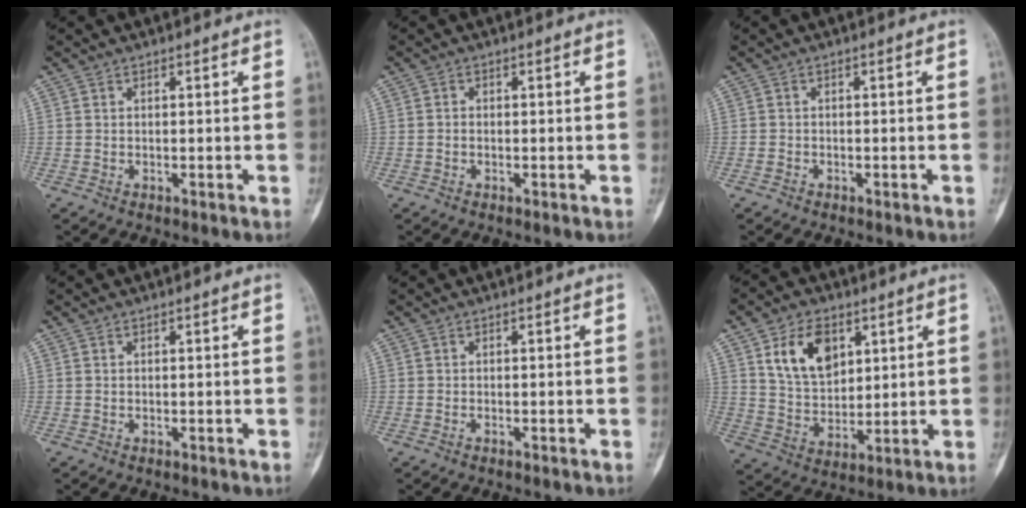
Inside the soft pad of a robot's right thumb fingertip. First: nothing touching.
{"total": 0.8, "force": [-0.1, 0.6, 0.5], "torque": [-0.008, 0.002, -0.004]}
{"total": 0.8, "force": [-0.6, 0.5, 0.0], "torque": [0.000, 0.003, -0.015]}
{"total": 0.0}
{"total": 0.0}
{"total": 11.6, "force": [4.9, 7.6, 7.3], "torque": [-0.101, -0.022, 0.098]}